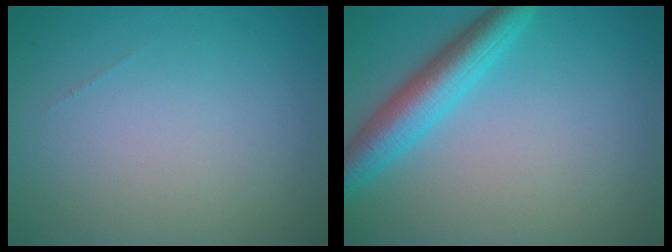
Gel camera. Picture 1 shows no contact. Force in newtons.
{"total": 4.8, "press": 4.8, "slide": 0.2}